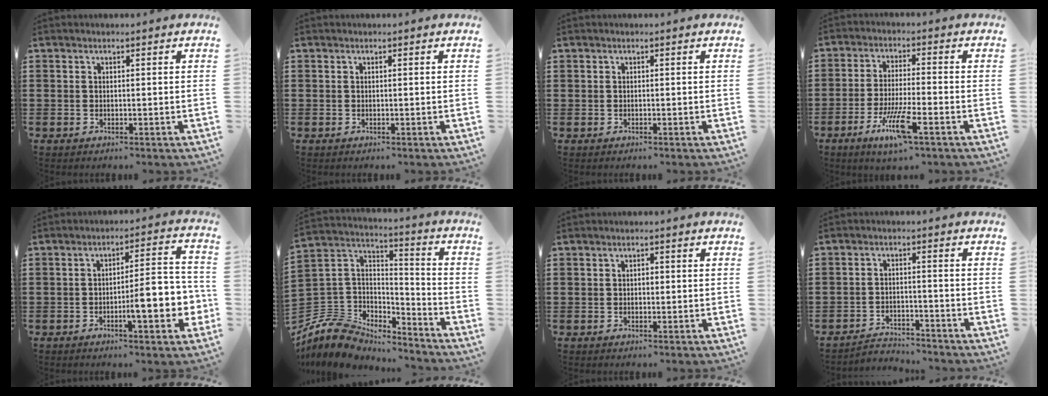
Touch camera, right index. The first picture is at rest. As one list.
[{"total": 0.0}, {"total": 0.0}, {"total": 7.9, "force": [-4.2, 1.2, 6.6], "torque": [-0.142, -0.013, -0.079]}, {"total": 9.2, "force": [-2.8, 2.5, 8.4], "torque": [-0.112, -0.011, -0.048]}, {"total": 7.5, "force": [-6.2, 4.1, 1.2], "torque": [-0.062, -0.006, -0.127]}, {"total": 0.9, "force": [-0.1, 0.5, 0.7], "torque": [-0.014, 0.001, -0.003]}, {"total": 3.1, "force": [-3.0, 0.4, 0.1], "torque": [-0.009, 0.002, -0.066]}]